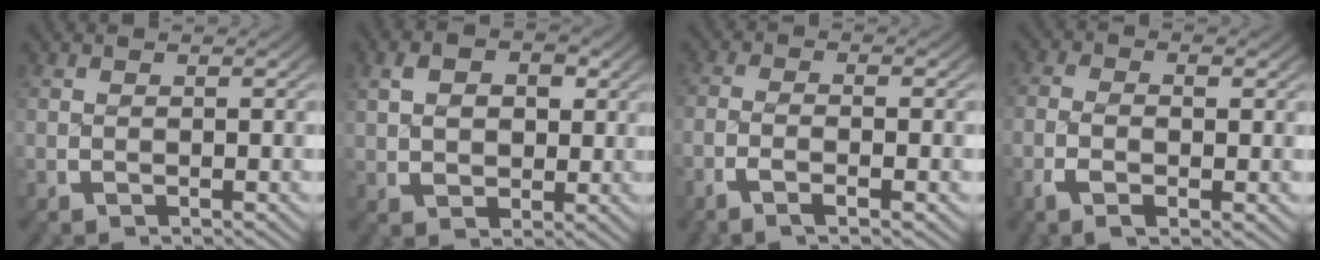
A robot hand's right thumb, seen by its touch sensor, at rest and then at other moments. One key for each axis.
{"total": 4.5, "fx": 1.3, "fy": 3.1, "fz": 3.0, "tx": -0.049, "ty": -0.007, "tz": 0.029}
{"total": 2.7, "fx": -1.2, "fy": 0.5, "fz": 2.3, "tx": -0.053, "ty": 0.002, "tz": -0.025}
{"total": 2.7, "fx": -0.8, "fy": 1.0, "fz": 2.4, "tx": -0.052, "ty": -0.002, "tz": -0.014}